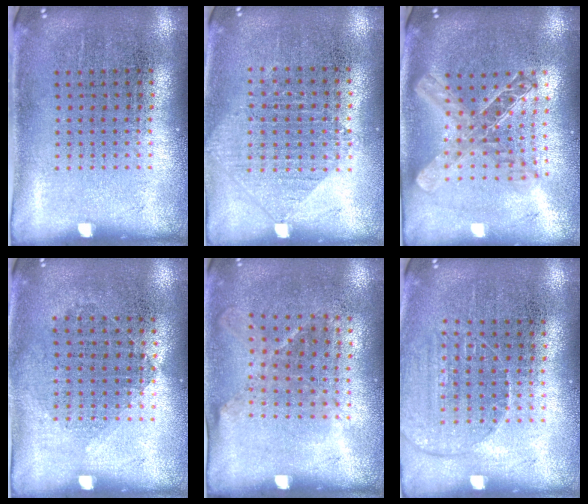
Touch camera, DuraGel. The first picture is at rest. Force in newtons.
{"total": 1.0, "press": 0.9, "slide": 0.4}
{"total": 2.0, "press": 1.7, "slide": 1.0}
{"total": 0.9, "press": 0.8, "slide": 0.4}
{"total": 1.2, "press": 0.9, "slide": 0.9}
{"total": 1.4, "press": 1.3, "slide": 0.3}